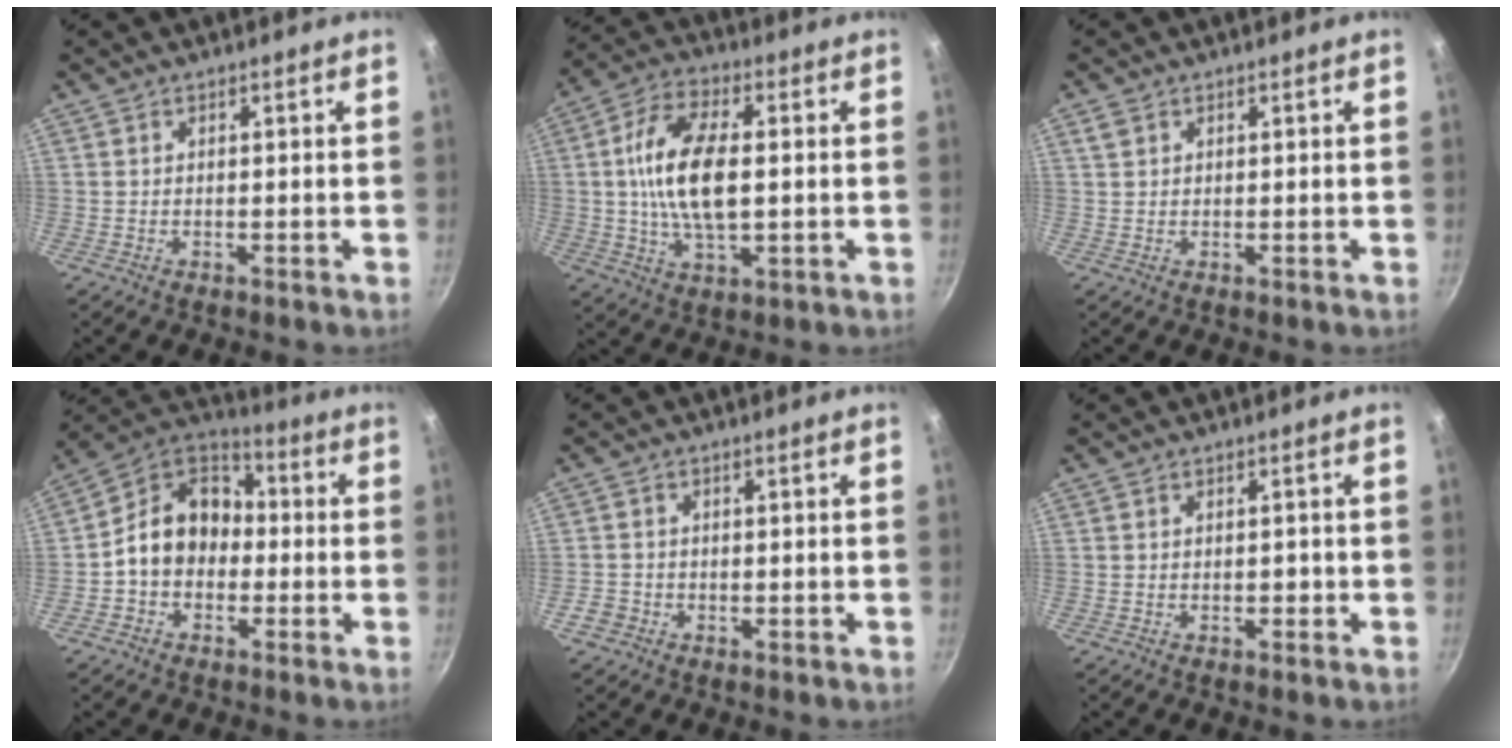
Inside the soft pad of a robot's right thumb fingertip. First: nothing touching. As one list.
[{"total": 14.3, "force": [0.8, 6.9, 12.6], "torque": [-0.236, 0.013, 0.010]}, {"total": 1.5, "force": [0.8, 1.1, 0.7], "torque": [-0.015, 0.002, 0.016]}, {"total": 12.5, "force": [-1.5, 10.0, 7.5], "torque": [-0.083, 0.045, -0.048]}, {"total": 2.6, "force": [-1.3, 2.1, 0.7], "torque": [-0.005, 0.012, -0.021]}, {"total": 0.5, "force": [-0.2, 0.2, 0.4], "torque": [-0.002, 0.001, -0.003]}]